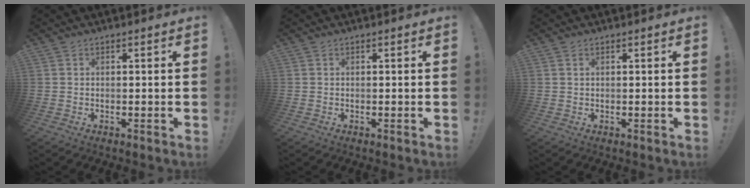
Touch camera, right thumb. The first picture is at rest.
{"total": 0.0}
{"total": 0.7, "force": [0.5, 0.2, 0.5], "torque": [-0.001, -0.003, 0.007]}